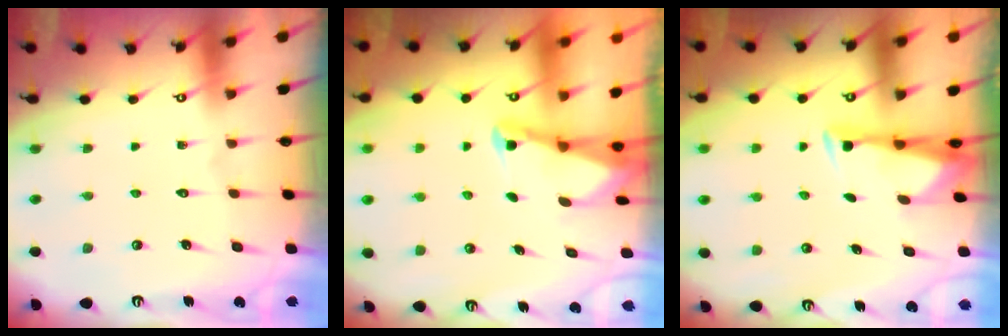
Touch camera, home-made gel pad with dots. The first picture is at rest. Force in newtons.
{"total": 2.2, "press": 2.2, "slide": 0.3}
{"total": 3.4, "press": 3.2, "slide": 0.9}